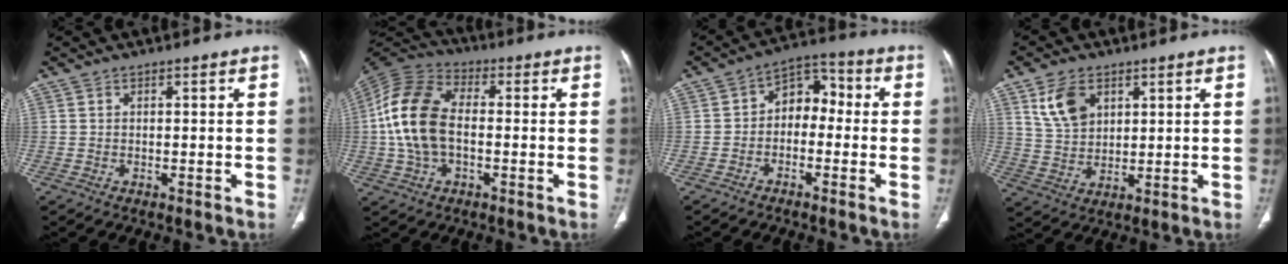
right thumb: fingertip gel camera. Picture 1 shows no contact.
{"total": 14.6, "force": [-0.5, 9.0, 11.5], "torque": [-0.239, 0.028, -0.016]}
{"total": 7.5, "force": [-0.9, 5.4, 5.1], "torque": [-0.045, 0.041, -0.031]}
{"total": 8.2, "force": [3.9, 5.3, 4.8], "torque": [-0.075, -0.015, 0.083]}